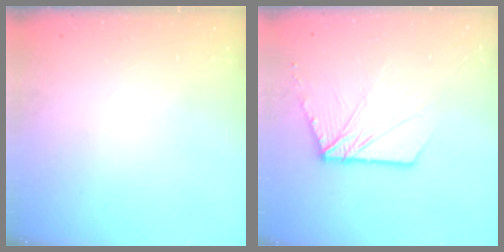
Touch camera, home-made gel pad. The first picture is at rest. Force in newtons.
{"total": 13.2, "press": 13.1, "slide": 1.4}